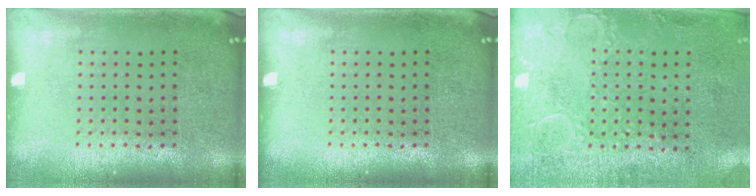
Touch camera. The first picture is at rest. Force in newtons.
{"total": 0.0}
{"total": 2.9, "press": 2.3, "slide": 1.8}